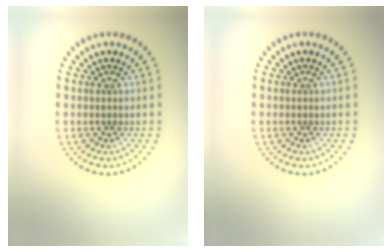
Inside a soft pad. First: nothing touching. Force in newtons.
{"total": 0.0}